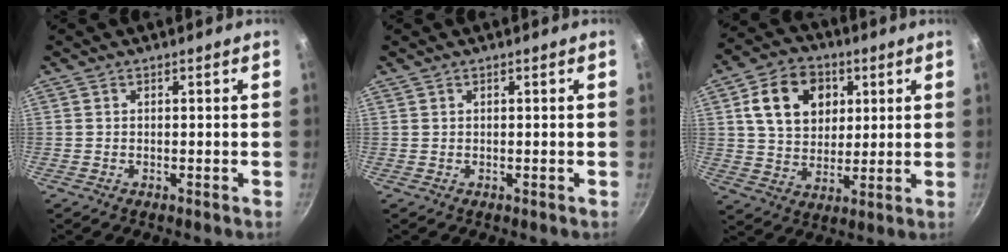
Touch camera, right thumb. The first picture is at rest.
{"total": 0.0}
{"total": 13.9, "force": [4.3, 10.7, 7.8], "torque": [-0.107, -0.002, 0.070]}